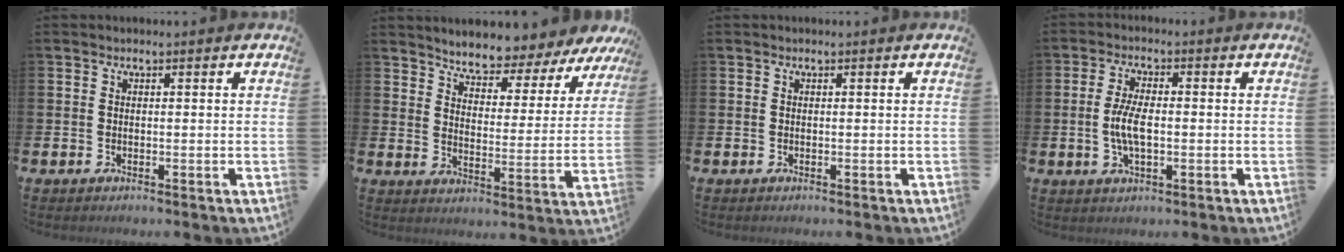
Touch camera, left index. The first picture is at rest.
{"total": 5.6, "force": [5.5, 0.6, 0.5], "torque": [-0.041, -0.050, 0.091]}
{"total": 0.0}
{"total": 5.1, "force": [-0.4, 2.1, 4.7], "torque": [-0.087, 0.002, -0.010]}